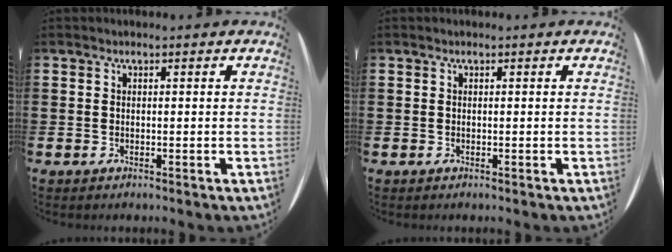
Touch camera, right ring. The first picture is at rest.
{"total": 0.0}